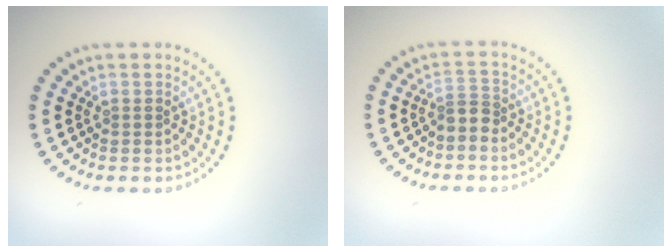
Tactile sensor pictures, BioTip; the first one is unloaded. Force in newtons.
{"total": 1.8, "press": 1.3, "slide": 1.2}